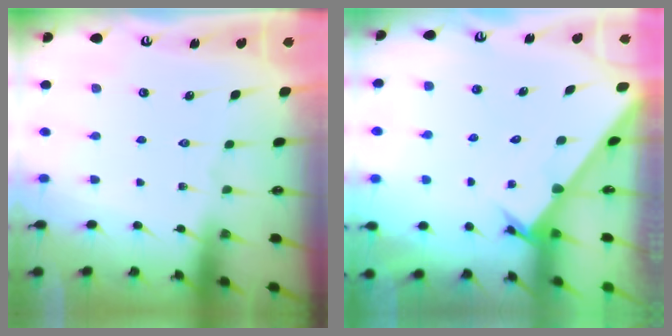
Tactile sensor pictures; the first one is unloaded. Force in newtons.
{"total": 2.2, "press": 2.2, "slide": 0.1}